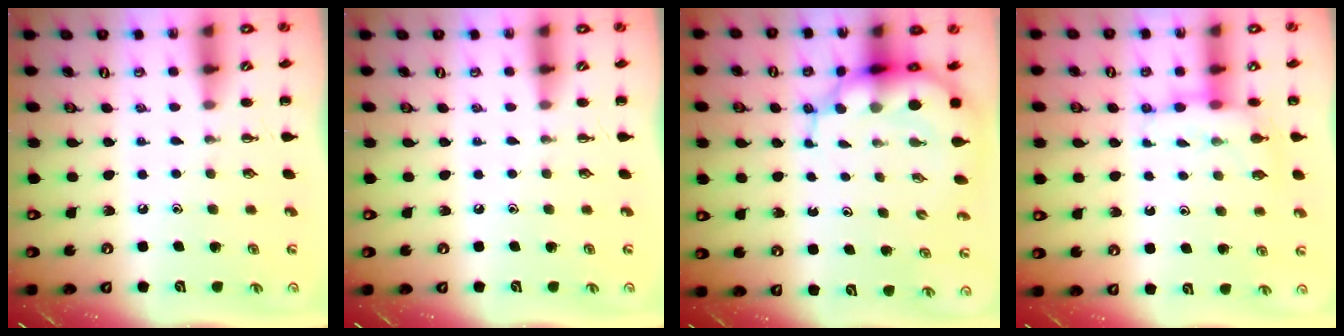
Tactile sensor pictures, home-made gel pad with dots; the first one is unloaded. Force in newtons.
{"total": 0.0}
{"total": 8.3, "press": 8.0, "slide": 2.3}
{"total": 8.3, "press": 8.3, "slide": 1.0}